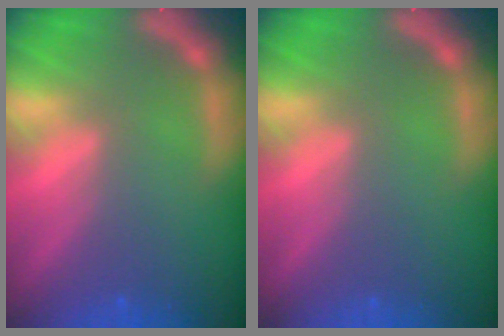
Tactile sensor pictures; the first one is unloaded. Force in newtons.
{"total": 0.0}